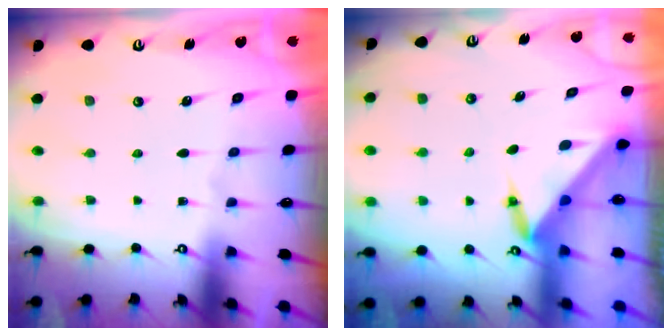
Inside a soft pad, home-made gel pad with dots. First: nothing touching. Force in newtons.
{"total": 3.3, "press": 3.3, "slide": 0.2}